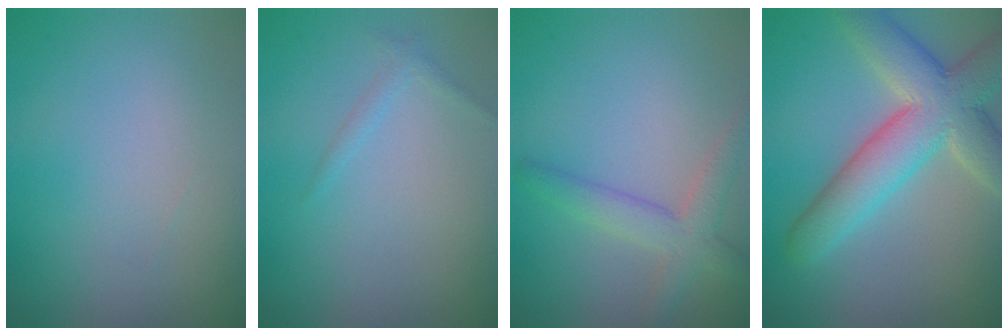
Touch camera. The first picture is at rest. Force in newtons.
{"total": 0.9, "press": 0.9, "slide": 0.1}
{"total": 3.2, "press": 3.2, "slide": 0.2}
{"total": 8.2, "press": 8.1, "slide": 0.8}